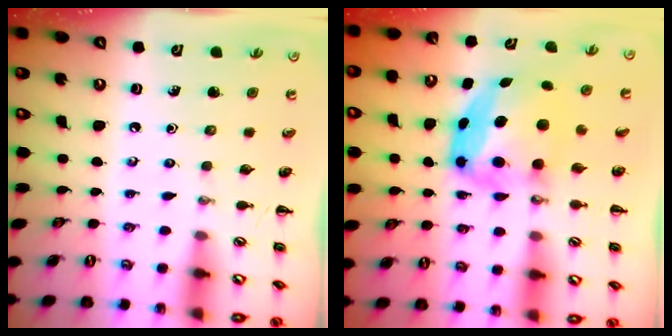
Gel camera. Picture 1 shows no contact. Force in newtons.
{"total": 6.1, "press": 6.0, "slide": 0.7}